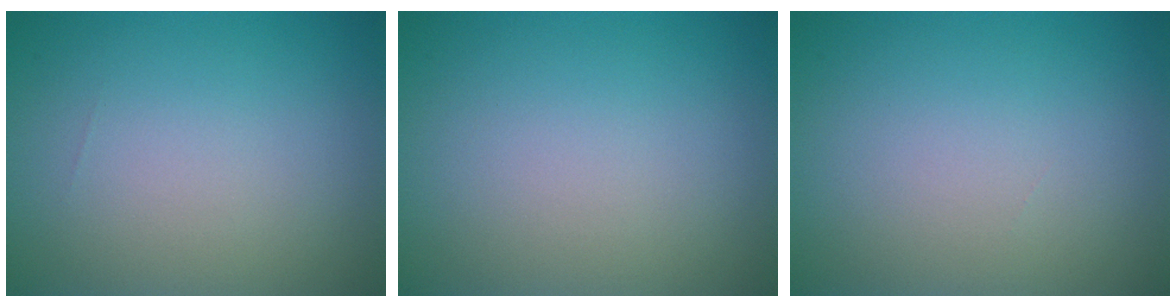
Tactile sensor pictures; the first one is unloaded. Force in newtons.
{"total": 0.0}
{"total": 0.0}